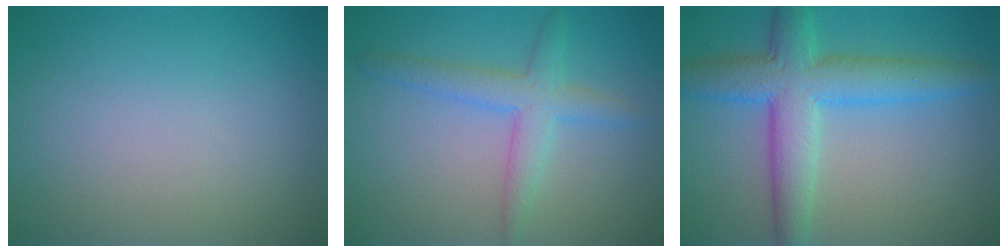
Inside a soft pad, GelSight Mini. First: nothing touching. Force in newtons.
{"total": 3.4, "press": 3.4, "slide": 0.0}
{"total": 5.4, "press": 5.4, "slide": 0.2}